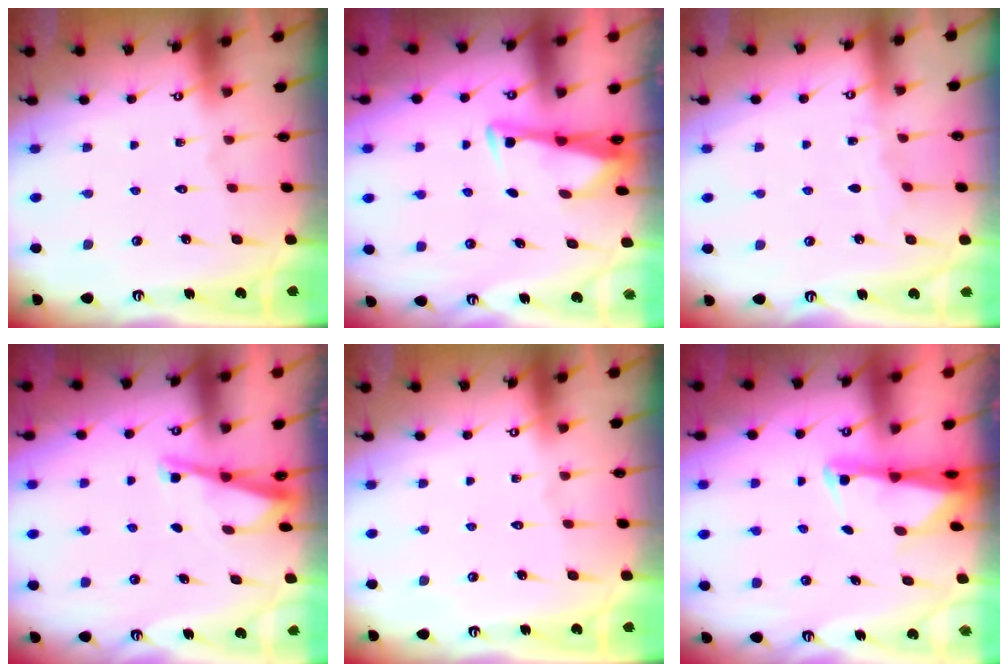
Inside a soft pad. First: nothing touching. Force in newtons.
{"total": 3.5, "press": 3.5, "slide": 0.3}
{"total": 2.6, "press": 2.6, "slide": 0.1}
{"total": 3.5, "press": 3.4, "slide": 0.4}
{"total": 0.0}
{"total": 2.5, "press": 2.4, "slide": 0.5}